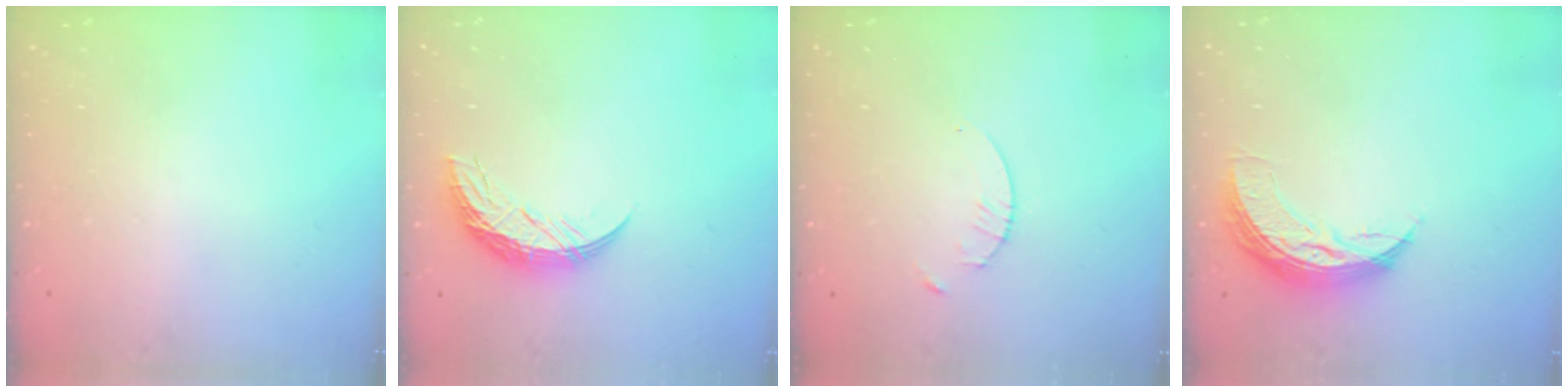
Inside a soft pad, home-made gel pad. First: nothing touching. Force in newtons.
{"total": 9.3, "press": 9.3, "slide": 0.7}
{"total": 1.3, "press": 1.3, "slide": 0.2}
{"total": 8.6, "press": 8.5, "slide": 0.5}